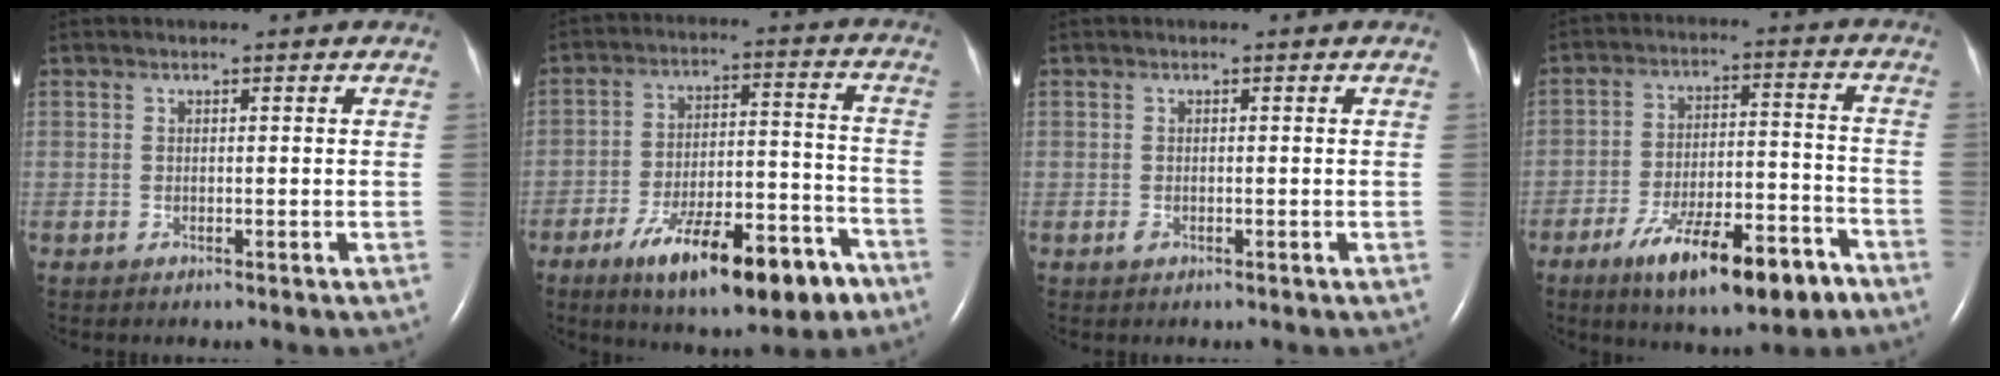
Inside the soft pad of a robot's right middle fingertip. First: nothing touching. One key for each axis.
{"total": 17.3, "fx": -10.5, "fy": 5.1, "fz": 12.8, "tx": -0.170, "ty": 0.012, "tz": -0.157}
{"total": 0.6, "fx": -0.3, "fy": 0.4, "fz": 0.4, "tx": -0.010, "ty": -0.001, "tz": -0.003}
{"total": 14.6, "fx": -9.0, "fy": 3.8, "fz": 10.8, "tx": -0.163, "ty": 0.002, "tz": -0.138}